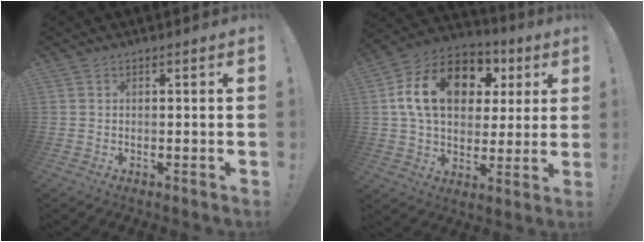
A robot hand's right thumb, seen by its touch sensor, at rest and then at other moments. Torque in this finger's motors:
{"motor_torque": [0.65, 0.74, 1.12, -0.19, 0.30]}